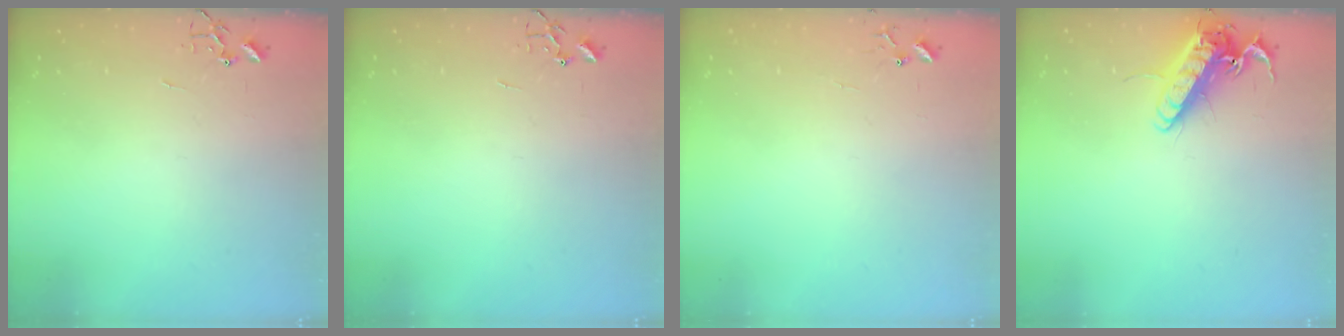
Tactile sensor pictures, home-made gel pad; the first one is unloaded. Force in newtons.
{"total": 0.0}
{"total": 5.6, "press": 5.6, "slide": 0.4}
{"total": 13.4, "press": 13.2, "slide": 2.5}